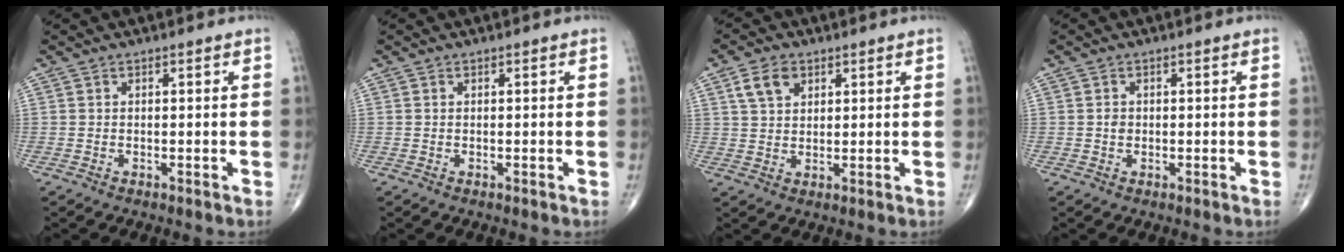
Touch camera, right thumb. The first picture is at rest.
{"total": 0.0}
{"total": 5.6, "force": [2.7, 3.8, 3.2], "torque": [-0.043, -0.006, 0.050]}
{"total": 1.2, "force": [-0.1, 1.0, 0.6], "torque": [-0.006, 0.003, -0.002]}